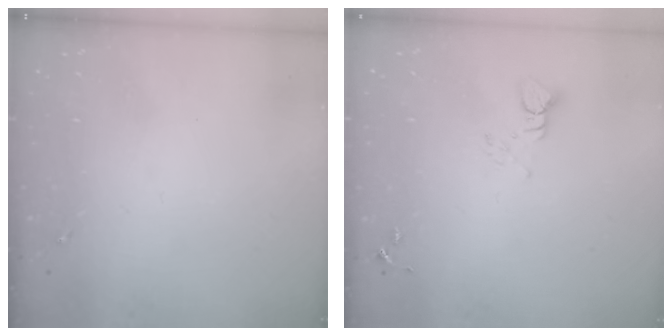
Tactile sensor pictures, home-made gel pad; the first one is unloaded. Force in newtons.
{"total": 3.9, "press": 3.9, "slide": 0.4}